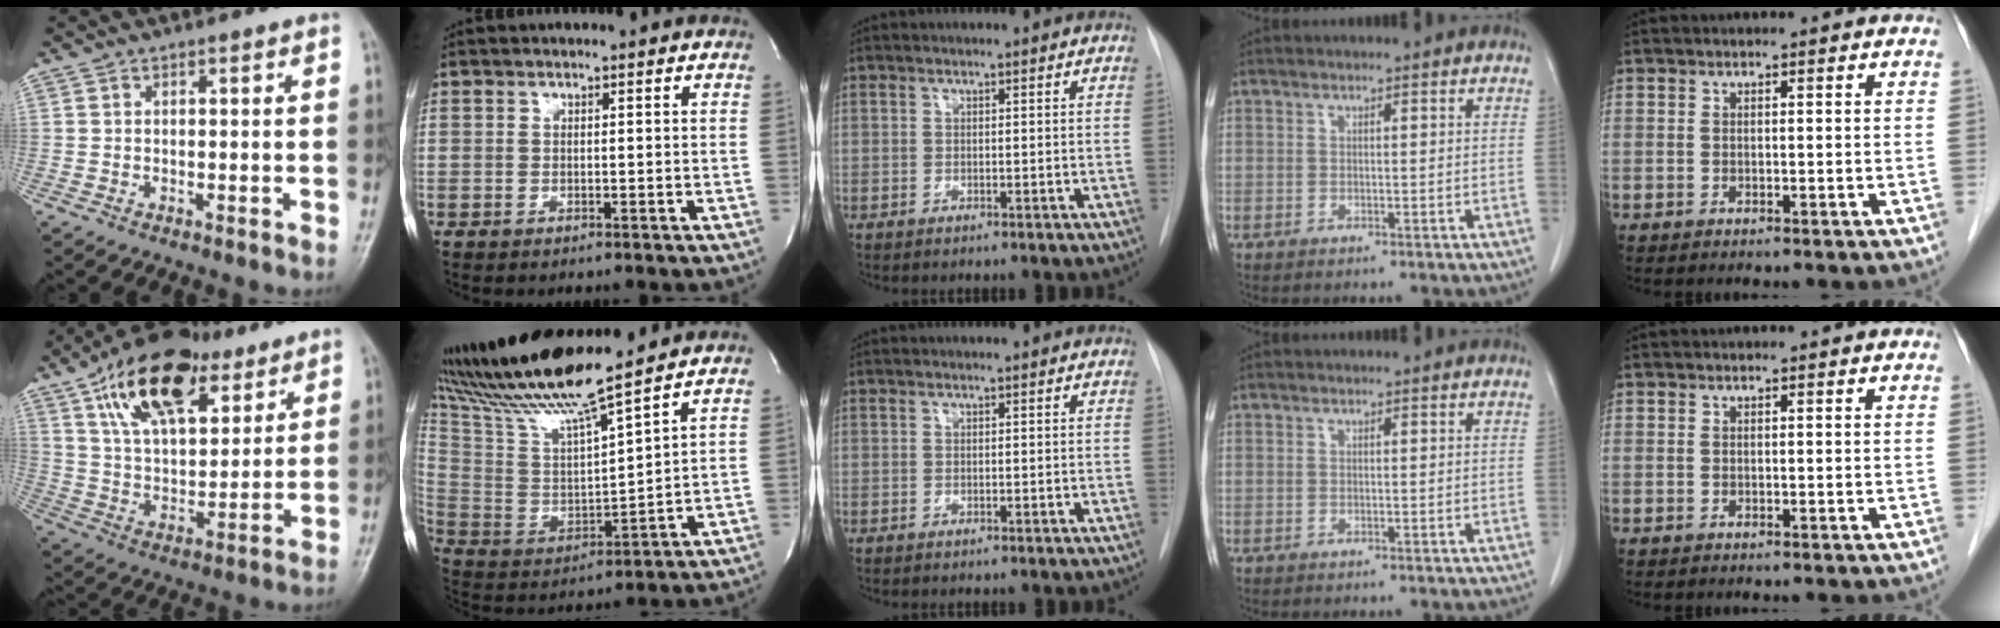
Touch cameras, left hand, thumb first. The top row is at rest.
{"thumb": {"total": 20.7, "force": [11.2, 10.4, 14.0], "torque": [-0.205, -0.027, 0.195]}, "index": {"total": 15.5, "force": [13.7, -1.5, 7.1], "torque": [-0.152, -0.003, 0.259]}}